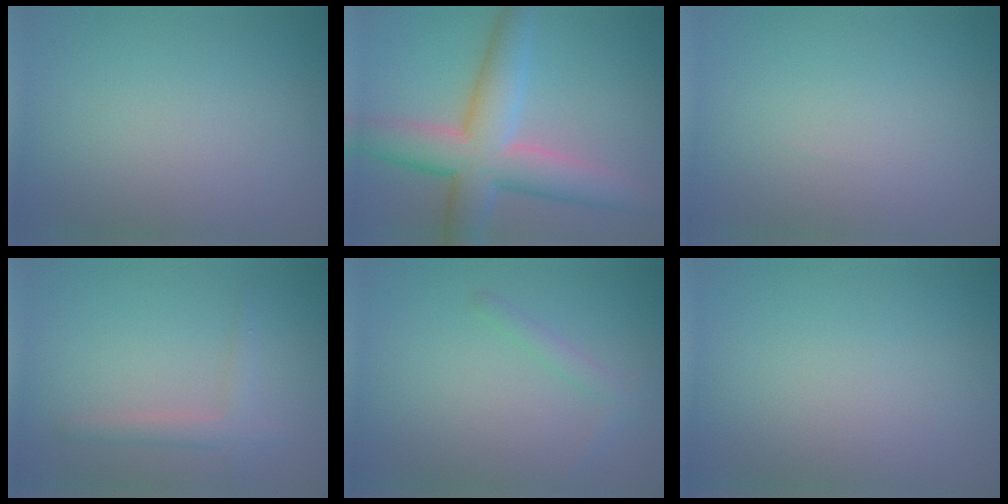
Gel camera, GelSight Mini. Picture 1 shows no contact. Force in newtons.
{"total": 7.9, "press": 7.9, "slide": 0.6}
{"total": 0.0}
{"total": 2.0, "press": 1.9, "slide": 0.1}
{"total": 1.2, "press": 1.2, "slide": 0.1}
{"total": 0.0}